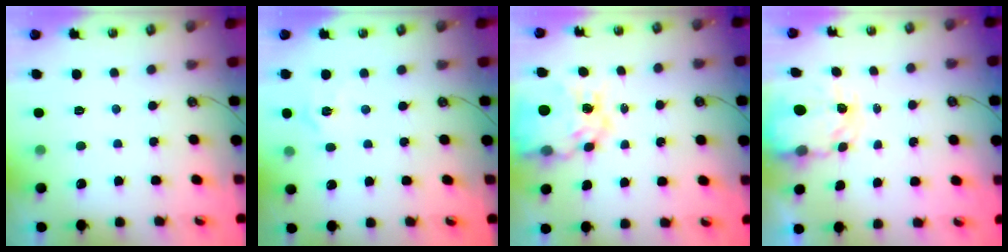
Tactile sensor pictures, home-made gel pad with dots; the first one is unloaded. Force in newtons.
{"total": 4.5, "press": 4.5, "slide": 0.5}
{"total": 15.2, "press": 15.2, "slide": 1.6}
{"total": 3.9, "press": 3.9, "slide": 0.1}